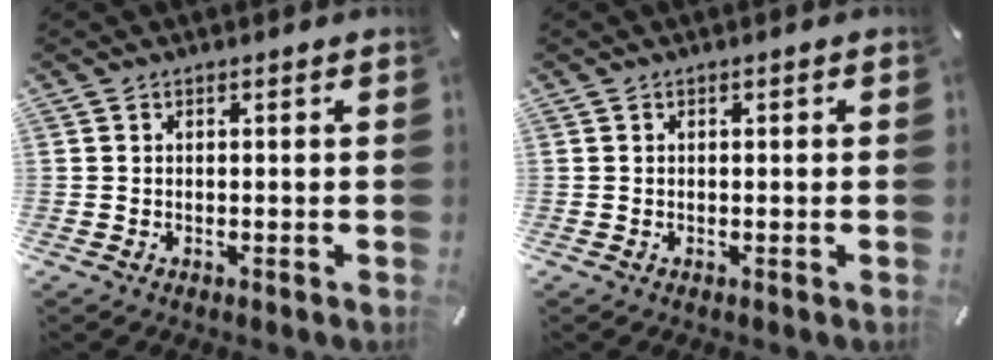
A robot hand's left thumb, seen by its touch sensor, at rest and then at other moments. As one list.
[{"total": 0.0}]